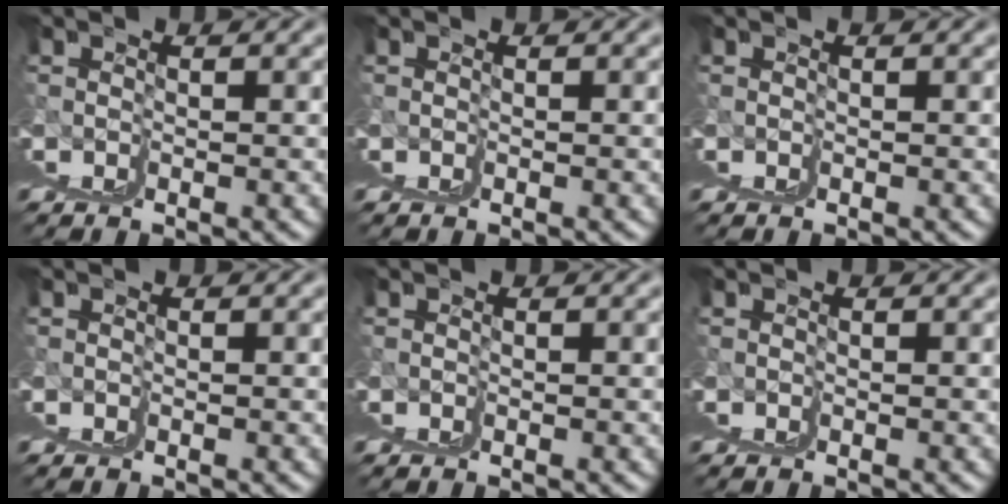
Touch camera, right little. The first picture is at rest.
{"total": 0.0}
{"total": 0.0}
{"total": 0.0}
{"total": 0.0}
{"total": 0.0}